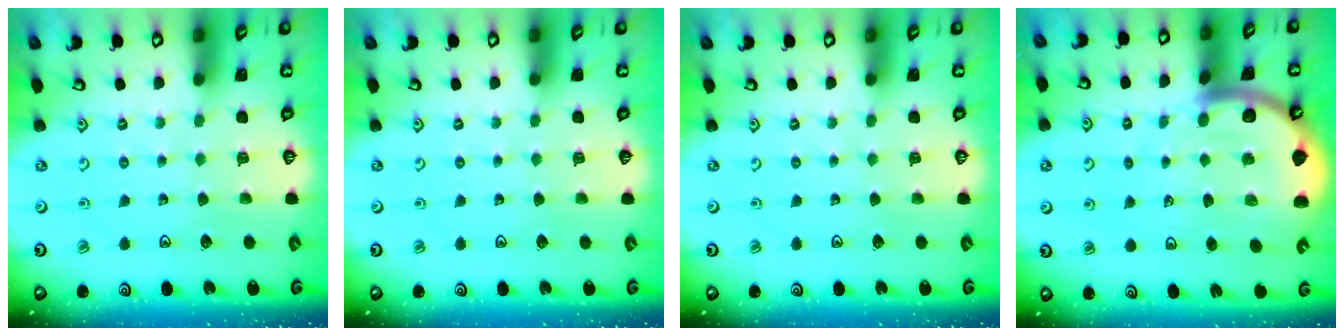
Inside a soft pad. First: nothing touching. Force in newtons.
{"total": 0.0}
{"total": 0.0}
{"total": 7.1, "press": 7.0, "slide": 1.0}